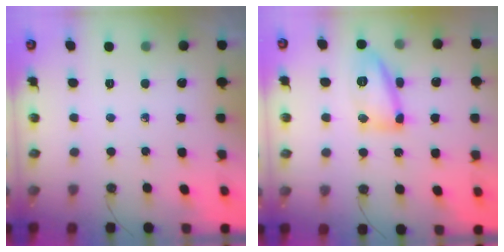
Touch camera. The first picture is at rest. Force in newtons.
{"total": 13.2, "press": 13.1, "slide": 1.3}